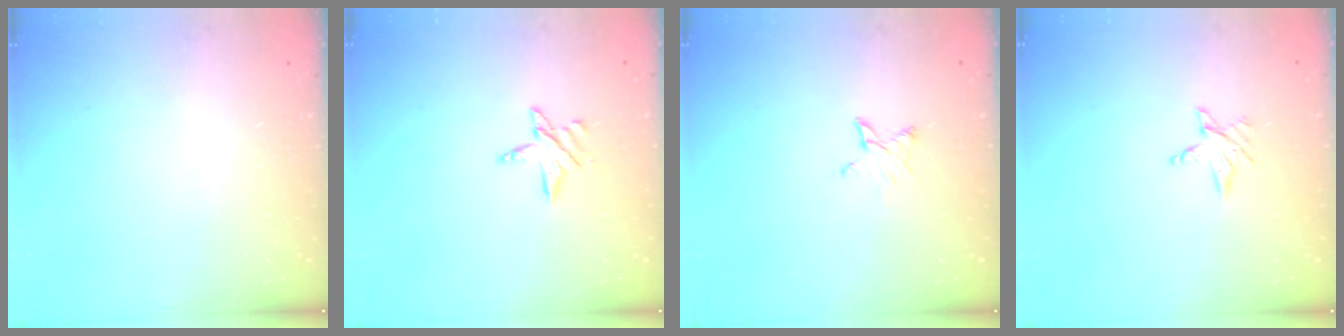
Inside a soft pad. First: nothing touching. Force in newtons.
{"total": 5.5, "press": 5.5, "slide": 0.6}
{"total": 3.7, "press": 3.7, "slide": 0.4}
{"total": 3.6, "press": 3.6, "slide": 0.4}